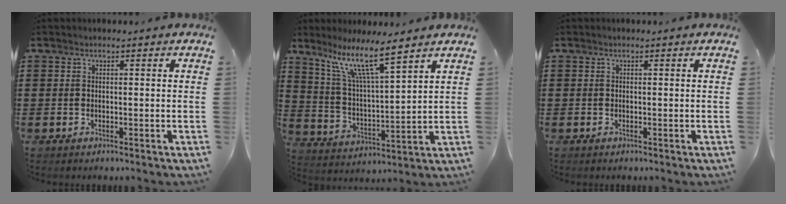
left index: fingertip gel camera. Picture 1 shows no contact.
{"total": 9.9, "force": [7.4, 0.9, 6.4], "torque": [-0.146, -0.032, 0.130]}
{"total": 0.0}